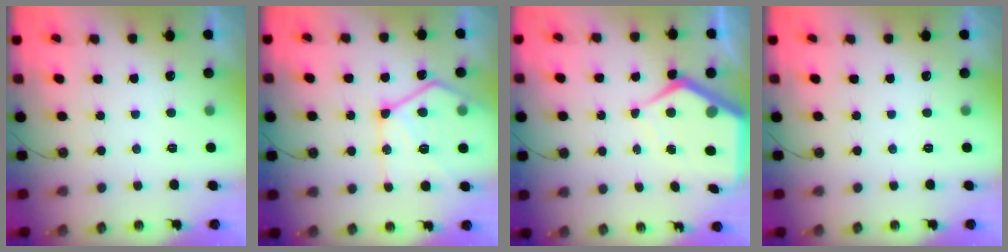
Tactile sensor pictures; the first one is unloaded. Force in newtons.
{"total": 17.9, "press": 17.8, "slide": 2.0}
{"total": 9.2, "press": 9.1, "slide": 0.7}
{"total": 0.0}